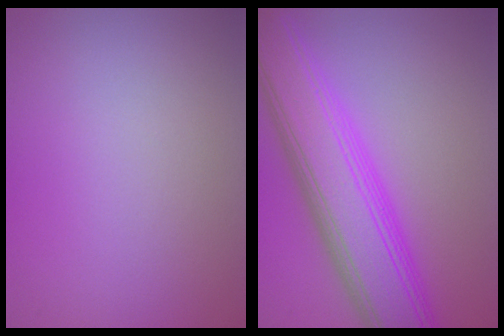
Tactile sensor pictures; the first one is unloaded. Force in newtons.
{"total": 8.7, "press": 8.7, "slide": 0.4}